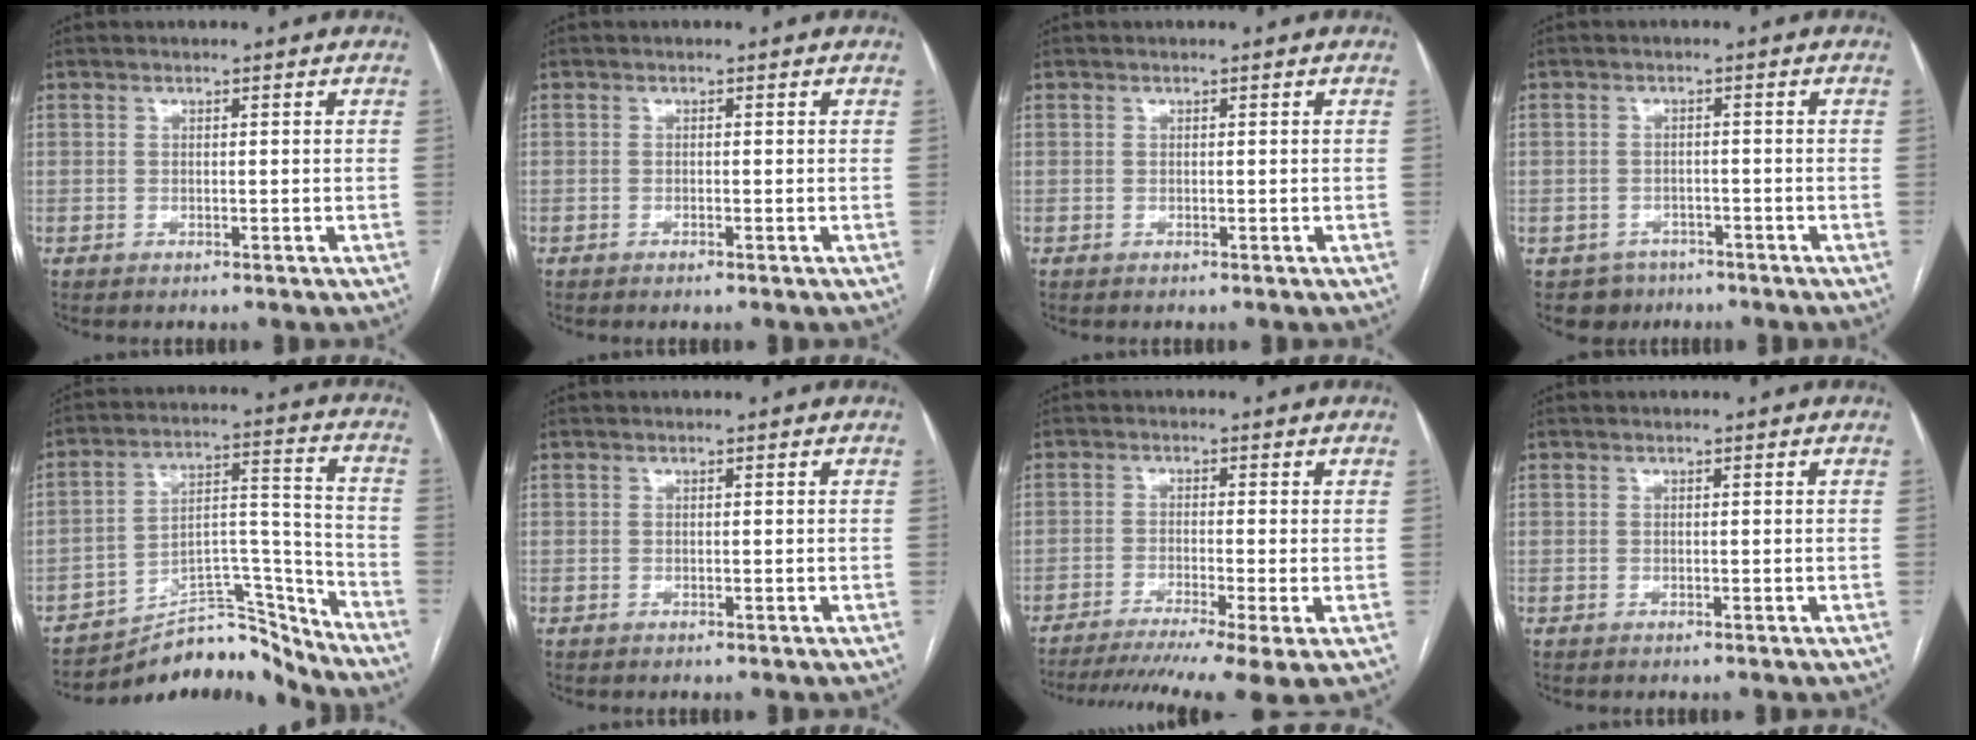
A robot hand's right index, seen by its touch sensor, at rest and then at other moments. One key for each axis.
{"total": 0.6, "fx": -0.4, "fy": -0.1, "fz": 0.4, "tx": -0.008, "ty": 0.000, "tz": -0.007}
{"total": 0.0}
{"total": 3.9, "fx": -2.4, "fy": 3.1, "fz": -0.3, "tx": 0.010, "ty": 0.009, "tz": -0.035}
{"total": 13.0, "fx": -12.6, "fy": 3.0, "fz": 1.1, "tx": 0.001, "ty": 0.069, "tz": -0.205}
{"total": 0.0}
{"total": 12.1, "fx": -8.7, "fy": -0.4, "fz": 8.4, "tx": -0.127, "ty": -0.019, "tz": -0.137}
{"total": 0.0}